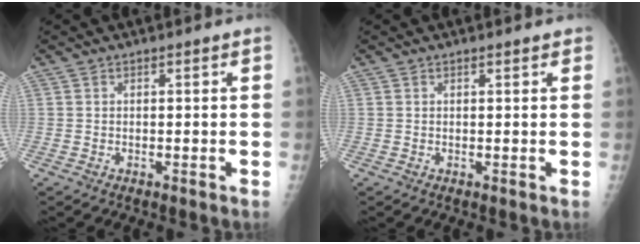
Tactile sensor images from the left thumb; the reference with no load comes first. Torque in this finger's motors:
{"motor_torque": [-0.38, -0.37, -0.26, -0.15, -0.03]}